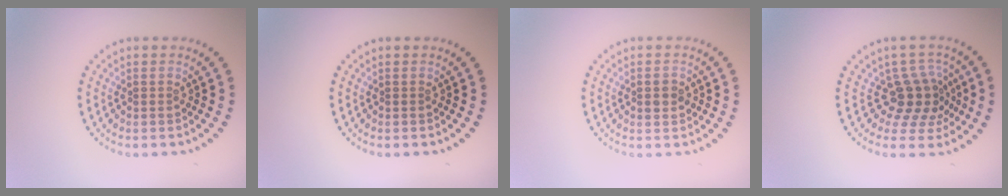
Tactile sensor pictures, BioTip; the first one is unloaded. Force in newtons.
{"total": 0.0}
{"total": 1.4, "press": 1.4, "slide": 0.1}
{"total": 3.7, "press": 2.8, "slide": 2.4}